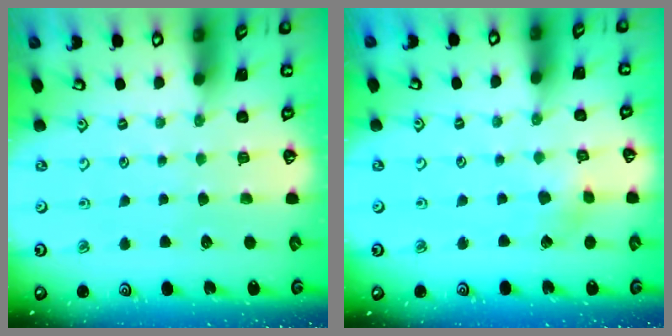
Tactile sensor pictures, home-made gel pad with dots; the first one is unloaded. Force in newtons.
{"total": 2.8, "press": 2.8, "slide": 0.3}